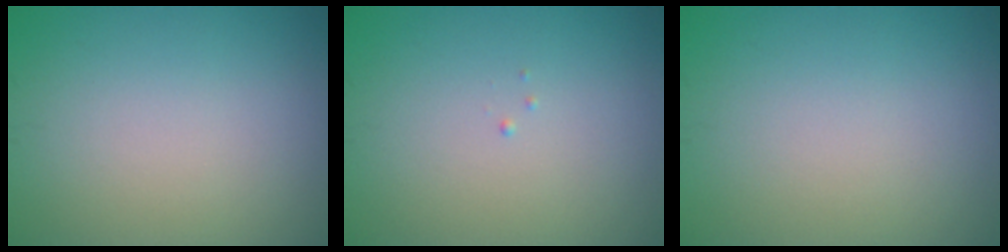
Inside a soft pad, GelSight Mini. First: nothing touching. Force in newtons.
{"total": 0.0}
{"total": 0.0}